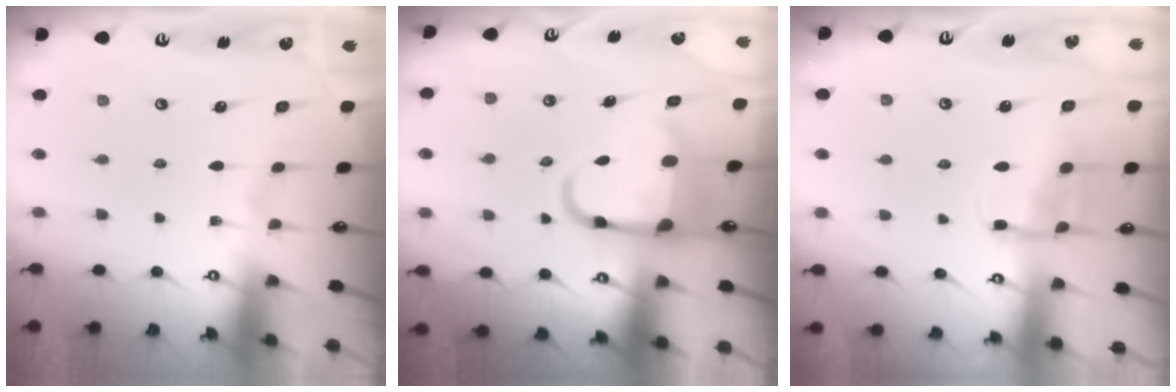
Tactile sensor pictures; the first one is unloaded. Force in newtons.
{"total": 7.9, "press": 7.7, "slide": 1.8}
{"total": 9.4, "press": 9.3, "slide": 0.9}